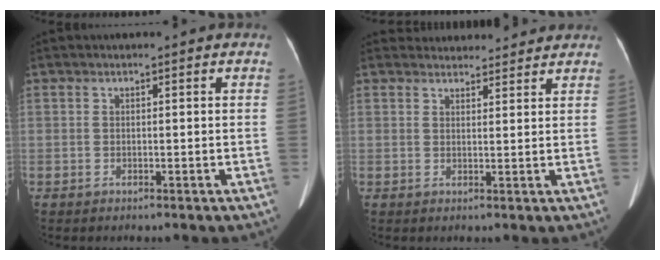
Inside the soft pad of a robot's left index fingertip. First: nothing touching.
{"total": 7.1, "force": [6.8, 2.0, 0.5], "torque": [0.002, 0.020, 0.074]}